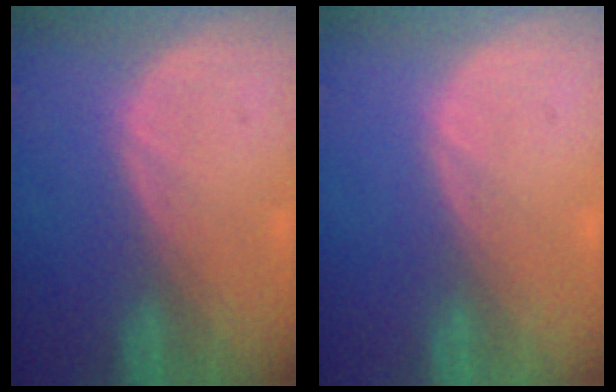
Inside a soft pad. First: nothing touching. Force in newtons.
{"total": 0.0}